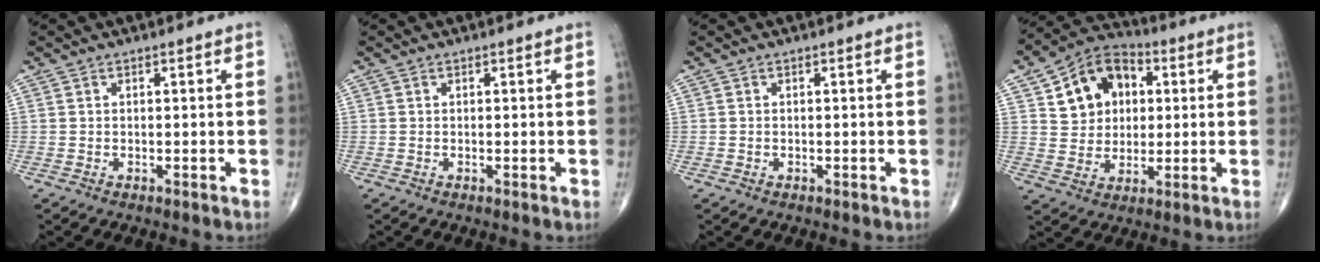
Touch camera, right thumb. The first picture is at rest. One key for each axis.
{"total": 0.0}
{"total": 0.0}
{"total": 13.1, "fx": 3.8, "fy": 10.5, "fz": 6.9, "tx": -0.072, "ty": 0.004, "tz": 0.059}